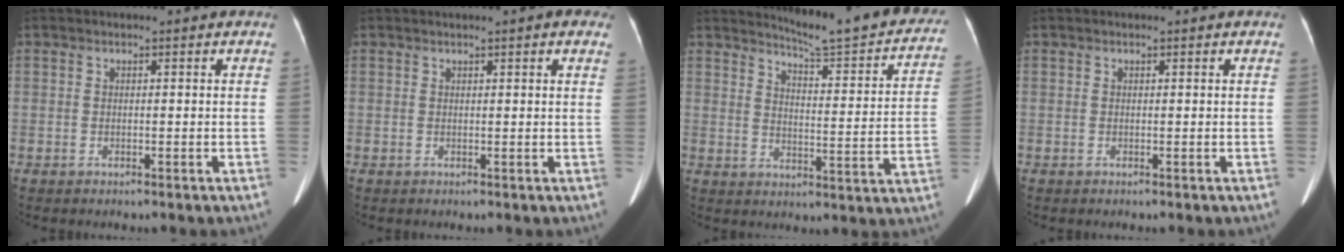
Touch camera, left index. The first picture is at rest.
{"total": 2.6, "force": [1.7, 0.3, 2.0], "torque": [-0.021, 0.017, 0.019]}
{"total": 18.7, "force": [17.1, 1.5, 7.4], "torque": [-0.094, -0.065, 0.205]}
{"total": 0.0}